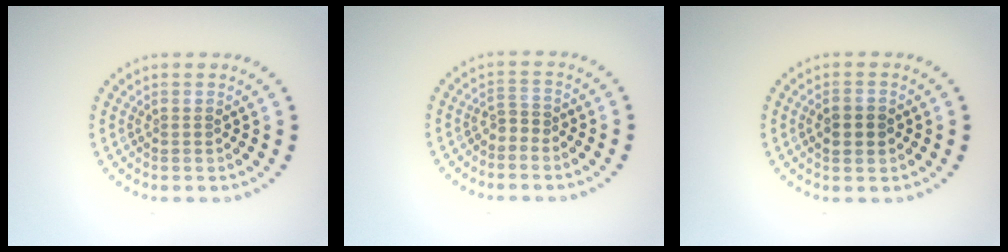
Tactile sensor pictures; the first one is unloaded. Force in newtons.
{"total": 1.0, "press": 0.7, "slide": 0.7}
{"total": 2.9, "press": 2.9, "slide": 0.1}